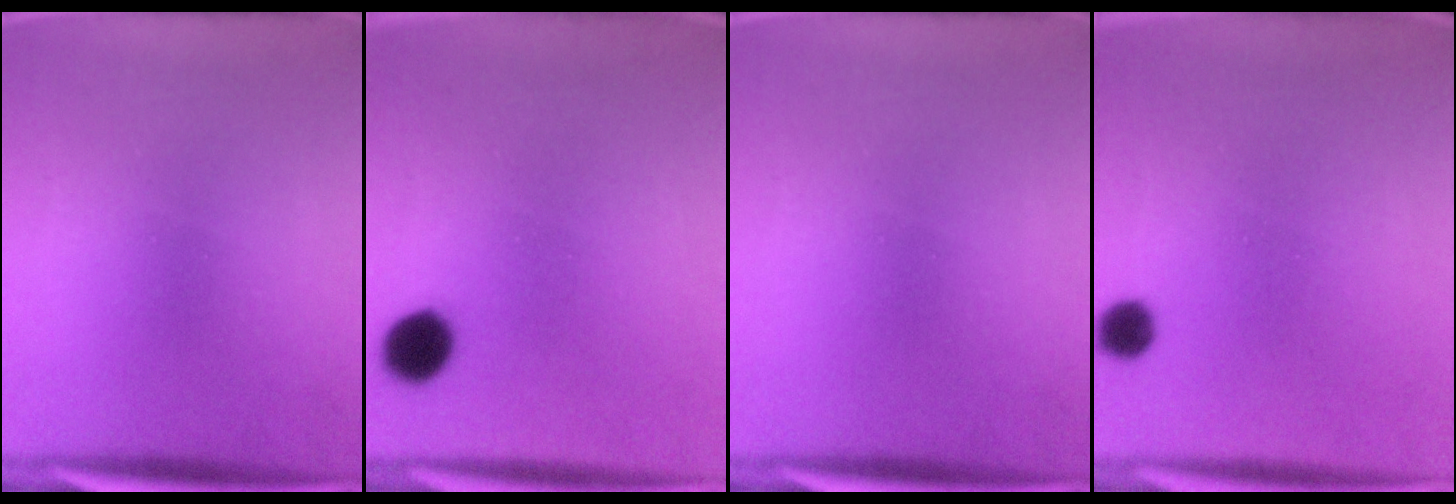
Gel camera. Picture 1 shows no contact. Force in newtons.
{"total": 6.1}
{"total": 0.0}
{"total": 3.2}